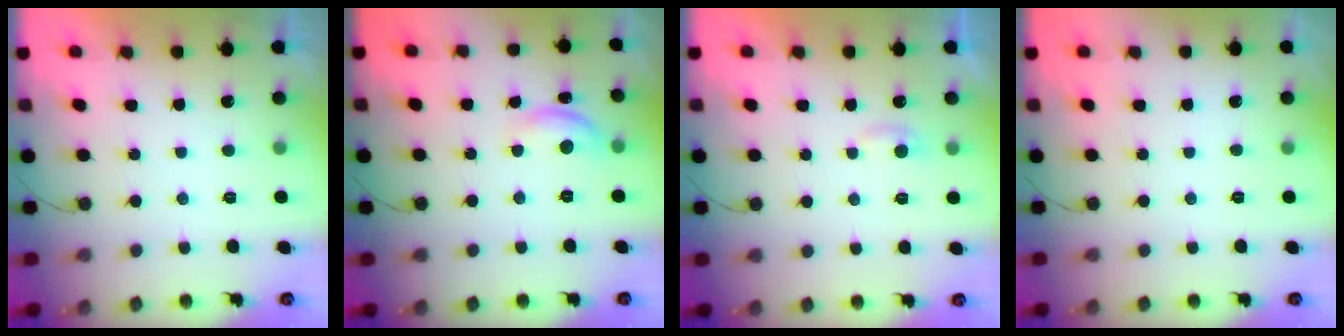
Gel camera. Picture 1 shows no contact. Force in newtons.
{"total": 9.2, "press": 9.2, "slide": 0.6}
{"total": 2.8, "press": 2.8, "slide": 0.4}
{"total": 0.0}